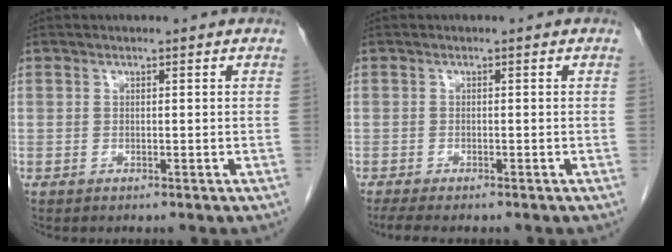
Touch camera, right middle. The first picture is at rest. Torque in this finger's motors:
{"motor_torque": [0.19, -0.15, 0.02, 0.00]}